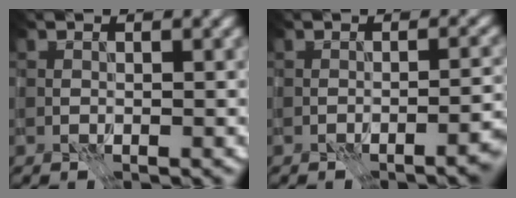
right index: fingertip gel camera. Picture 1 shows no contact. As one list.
[{"total": 3.1, "force": [-1.9, 0.7, 2.4], "torque": [-0.028, 0.010, -0.031]}]